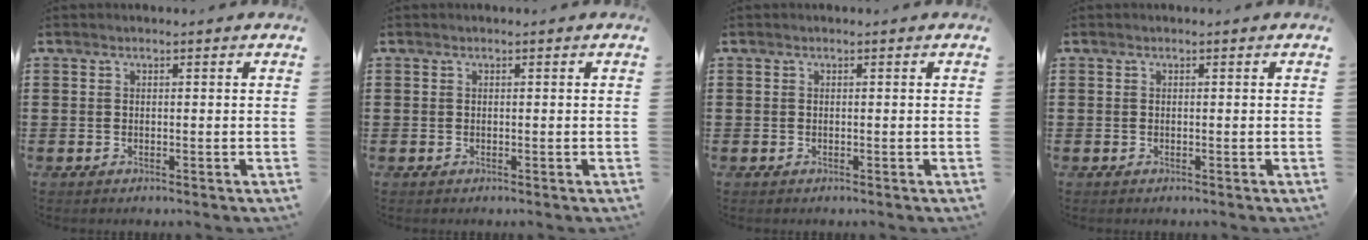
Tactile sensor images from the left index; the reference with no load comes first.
{"total": 0.0}
{"total": 0.0}
{"total": 0.0}